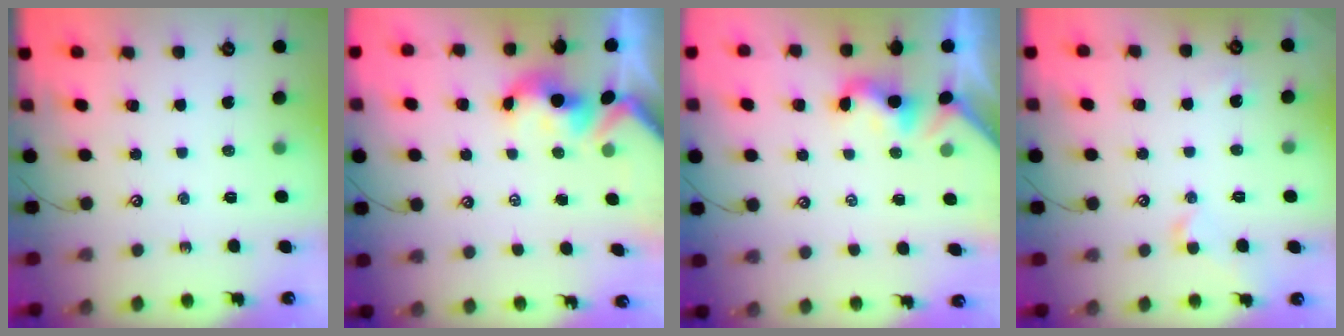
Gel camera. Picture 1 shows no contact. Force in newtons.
{"total": 1.7, "press": 1.5, "slide": 0.7}
{"total": 1.9, "press": 1.8, "slide": 0.6}
{"total": 1.1, "press": 1.0, "slide": 0.4}